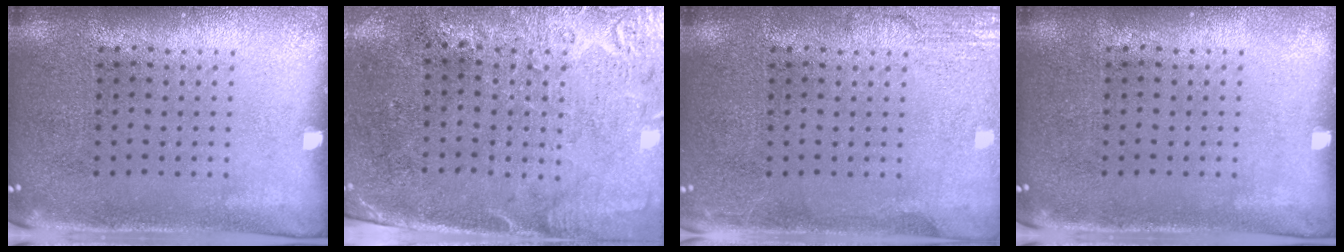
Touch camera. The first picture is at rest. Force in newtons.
{"total": 2.8, "press": 2.4, "slide": 1.5}
{"total": 2.6, "press": 2.6, "slide": 0.3}
{"total": 0.0}